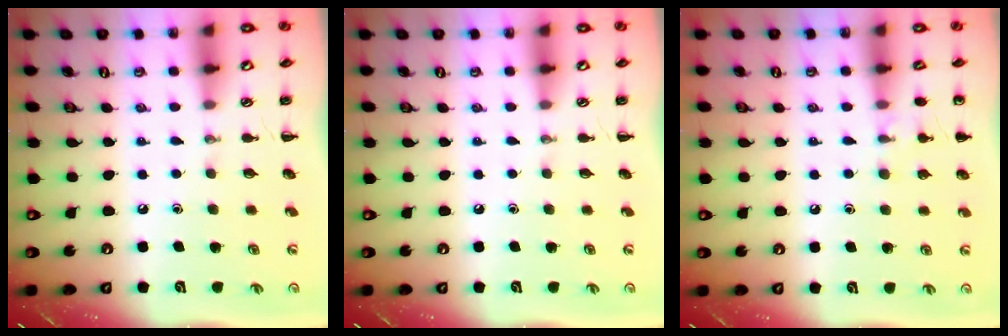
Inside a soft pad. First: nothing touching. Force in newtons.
{"total": 0.0}
{"total": 7.4, "press": 7.0, "slide": 2.3}